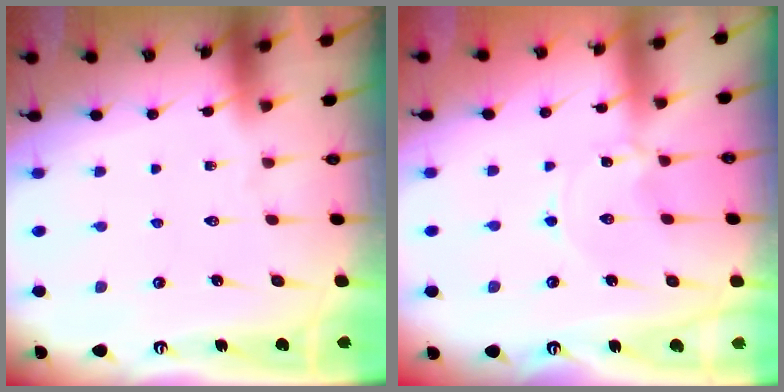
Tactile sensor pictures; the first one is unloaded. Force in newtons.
{"total": 0.0}